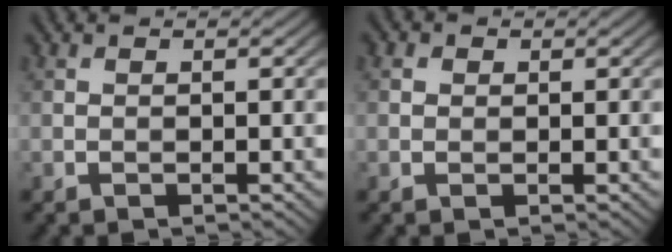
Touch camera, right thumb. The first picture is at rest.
{"total": 0.8, "force": [0.2, 0.8, 0.3], "torque": [-0.006, 0.000, 0.000]}